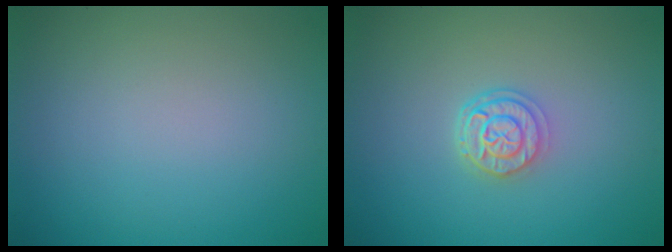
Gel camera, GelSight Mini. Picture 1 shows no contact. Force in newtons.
{"total": 2.6, "press": 2.1, "slide": 1.5}